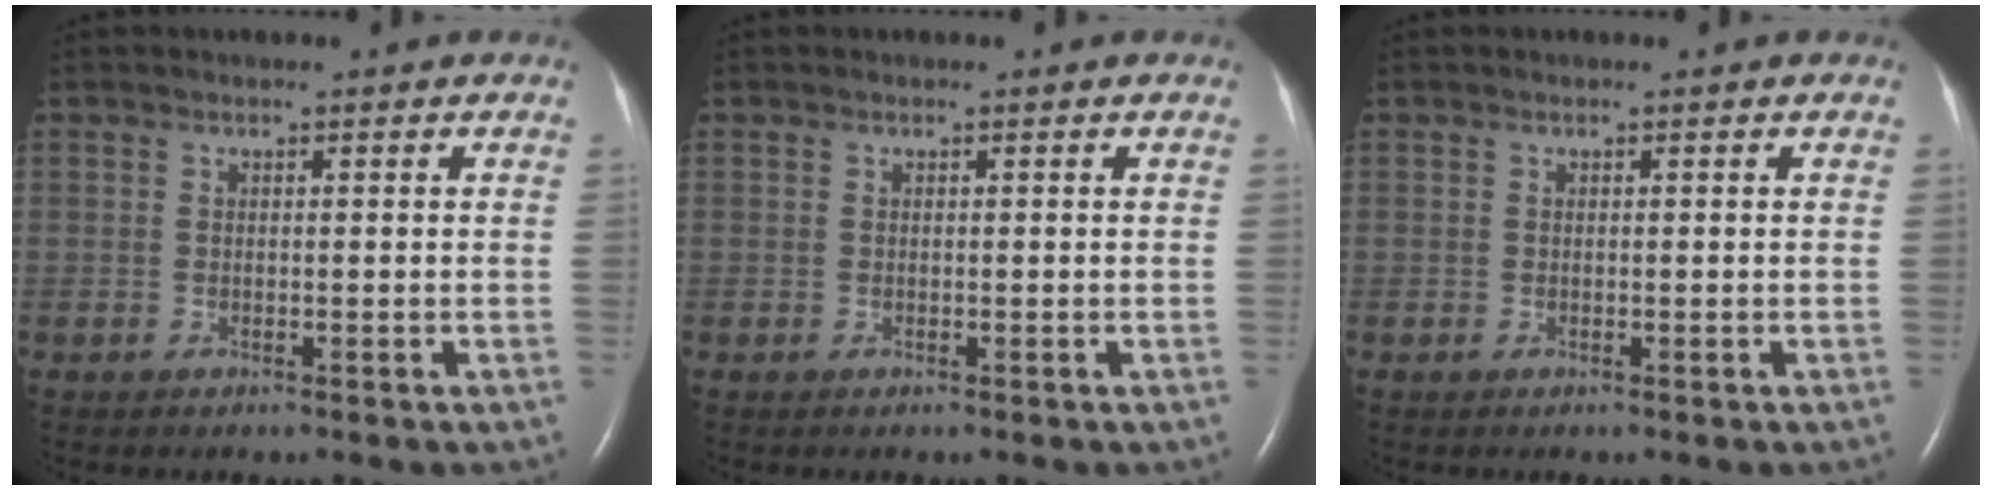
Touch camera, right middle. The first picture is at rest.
{"total": 0.0}
{"total": 0.0}